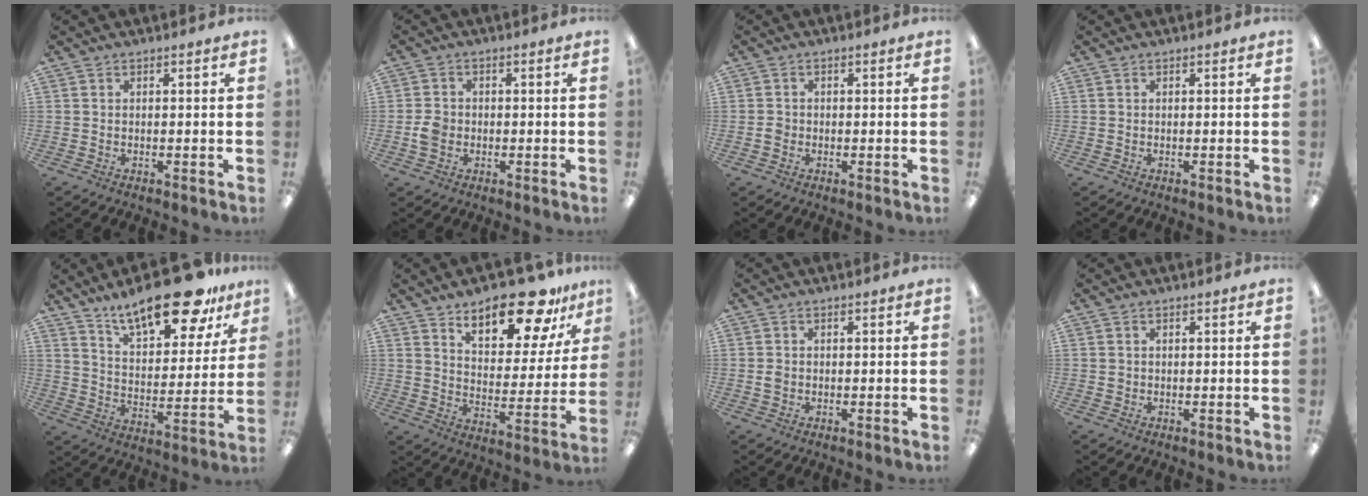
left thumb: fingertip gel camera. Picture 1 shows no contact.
{"total": 3.7, "force": [-0.7, 3.1, 1.8], "torque": [-0.028, 0.007, -0.012]}
{"total": 1.5, "force": [-0.4, 1.3, 0.6], "torque": [-0.011, 0.004, -0.010]}
{"total": 0.0}
{"total": 20.3, "force": [15.2, 7.1, 11.4], "torque": [-0.173, -0.094, 0.255]}
{"total": 17.4, "force": [13.1, 6.5, 9.4], "torque": [-0.138, -0.080, 0.220]}
{"total": 1.3, "force": [-0.1, 1.1, 0.7], "torque": [-0.014, 0.003, -0.003]}
{"total": 0.7, "force": [0.2, 0.6, 0.1], "torque": [-0.004, 0.003, 0.004]}